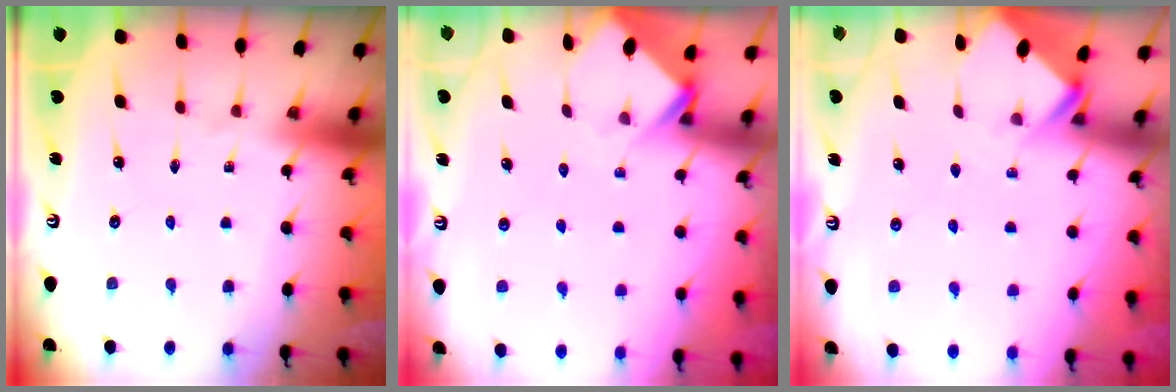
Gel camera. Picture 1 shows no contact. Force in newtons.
{"total": 3.9, "press": 3.9, "slide": 0.2}
{"total": 2.8, "press": 2.8, "slide": 0.2}